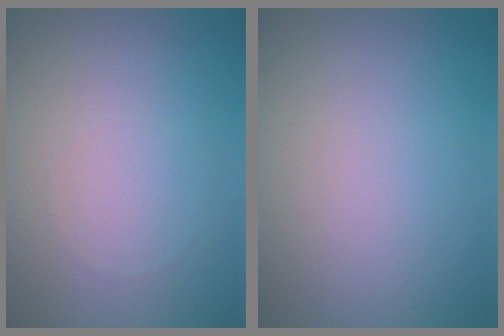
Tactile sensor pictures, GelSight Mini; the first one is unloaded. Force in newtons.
{"total": 0.0}